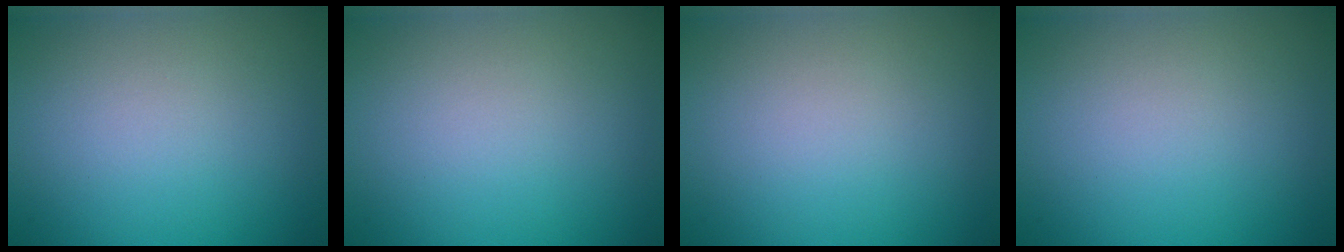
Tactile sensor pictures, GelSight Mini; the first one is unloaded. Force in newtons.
{"total": 0.0}
{"total": 0.0}
{"total": 0.0}